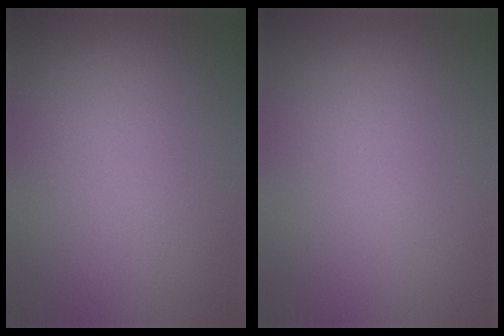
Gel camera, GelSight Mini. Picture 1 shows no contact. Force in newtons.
{"total": 0.0}